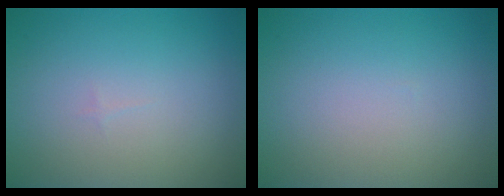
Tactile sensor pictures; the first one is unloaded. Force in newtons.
{"total": 0.0}